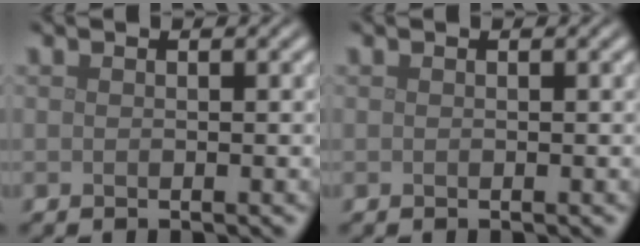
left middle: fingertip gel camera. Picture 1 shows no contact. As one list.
[{"total": 0.0}]